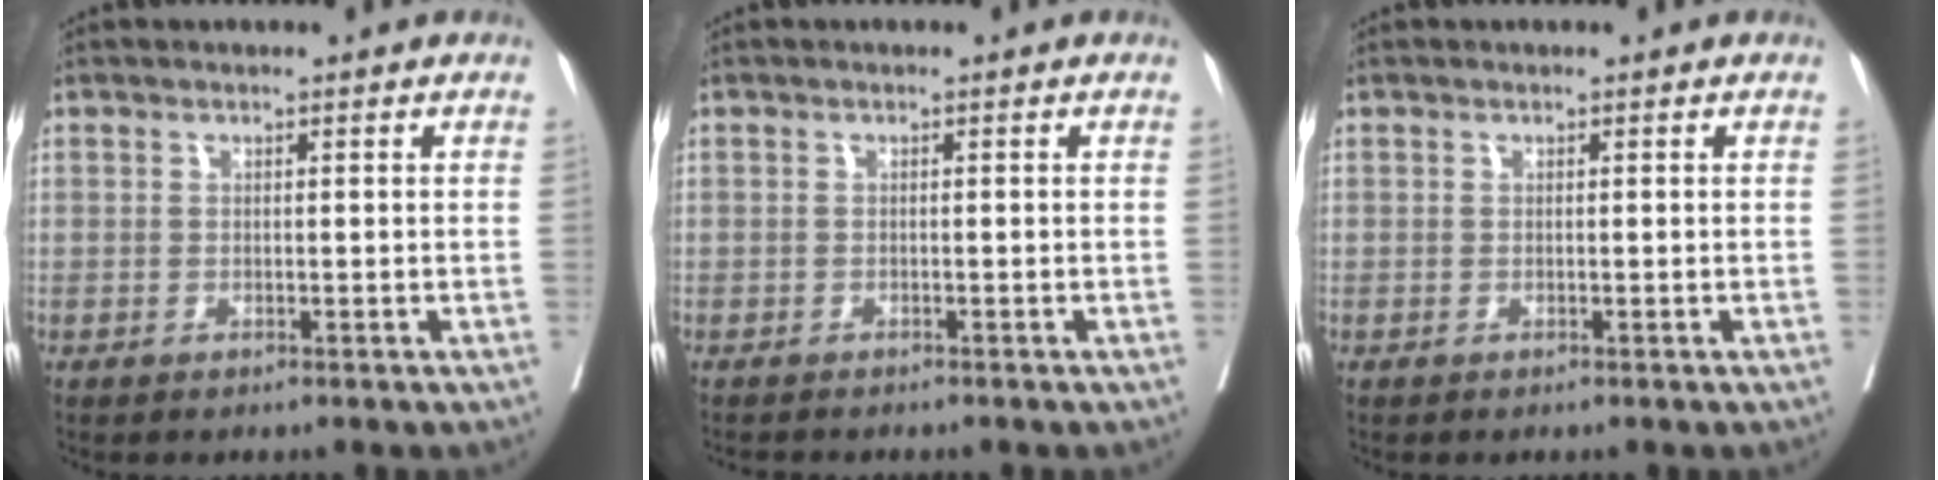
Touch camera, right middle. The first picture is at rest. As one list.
[{"total": 1.7, "force": [-1.6, 0.3, 0.4], "torque": [-0.010, -0.005, -0.024]}, {"total": 0.0}]